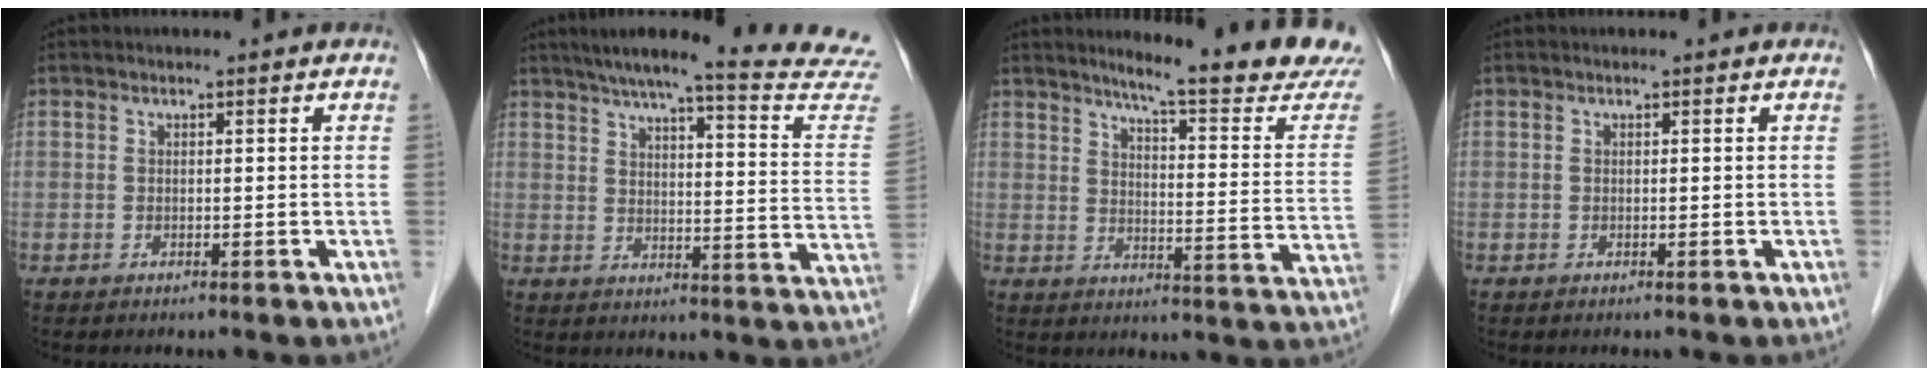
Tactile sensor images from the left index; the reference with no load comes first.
{"total": 23.9, "force": [21.7, 0.0, 10.0], "torque": [-0.140, -0.074, 0.257]}
{"total": 18.5, "force": [16.8, -0.8, 7.9], "torque": [-0.109, -0.096, 0.198]}
{"total": 0.0}